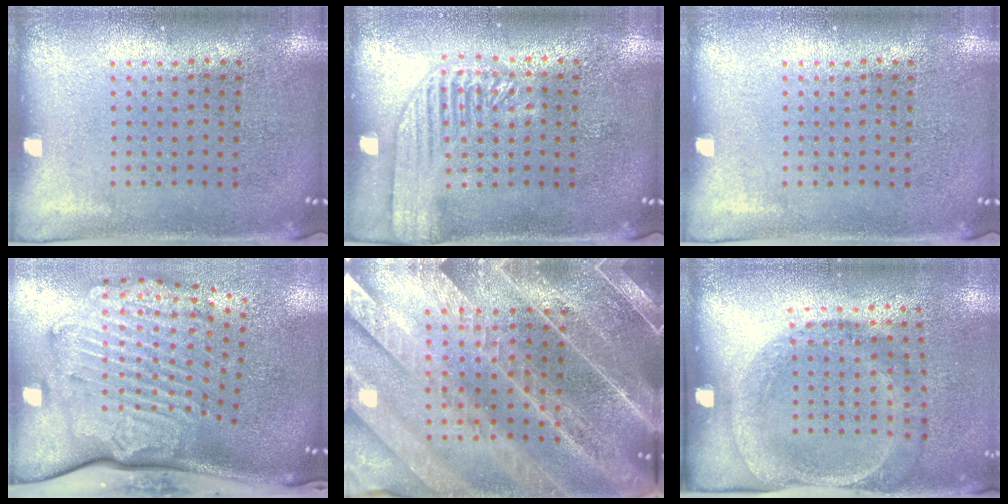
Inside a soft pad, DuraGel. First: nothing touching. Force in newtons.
{"total": 1.8, "press": 1.8, "slide": 0.4}
{"total": 0.0}
{"total": 3.4, "press": 2.4, "slide": 2.4}
{"total": 4.4, "press": 4.0, "slide": 1.9}
{"total": 1.8, "press": 1.1, "slide": 1.4}